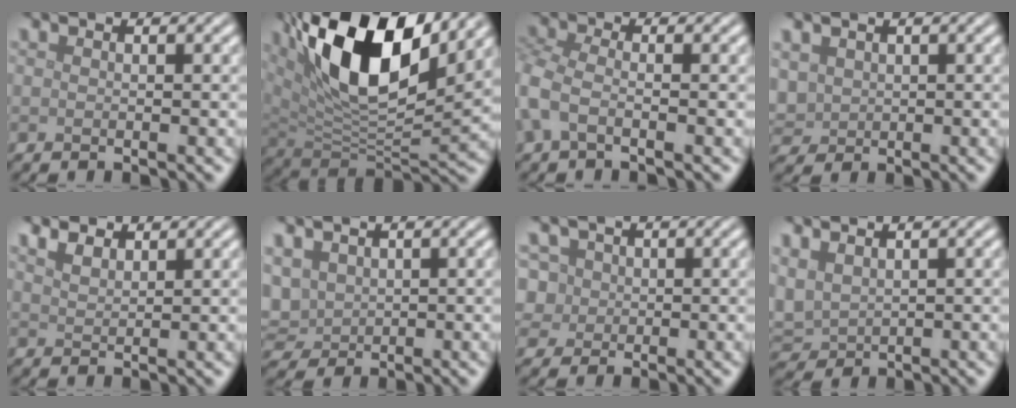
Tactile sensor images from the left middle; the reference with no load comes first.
{"total": 14.1, "force": [6.2, 5.9, 11.2], "torque": [-0.189, 0.010, 0.107]}
{"total": 2.9, "force": [-0.7, 1.5, 2.3], "torque": [-0.060, 0.001, -0.027]}
{"total": 2.4, "force": [0.9, 2.0, 1.0], "torque": [-0.034, 0.000, 0.022]}
{"total": 2.1, "force": [1.8, 0.7, 0.8], "torque": [-0.017, 0.001, 0.034]}
{"total": 3.8, "force": [1.3, 2.9, 2.0], "torque": [-0.066, 0.001, 0.032]}
{"total": 5.9, "force": [1.7, 5.1, 2.4], "torque": [-0.044, 0.031, 0.007]}
{"total": 3.1, "force": [1.3, 2.1, 1.8], "torque": [-0.050, 0.002, 0.031]}